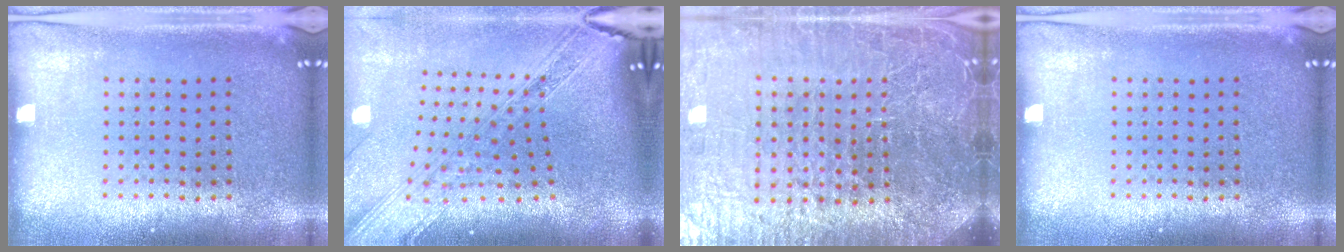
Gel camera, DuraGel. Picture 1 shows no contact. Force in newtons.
{"total": 3.5, "press": 2.6, "slide": 2.3}
{"total": 7.2, "press": 6.3, "slide": 3.6}
{"total": 0.0}